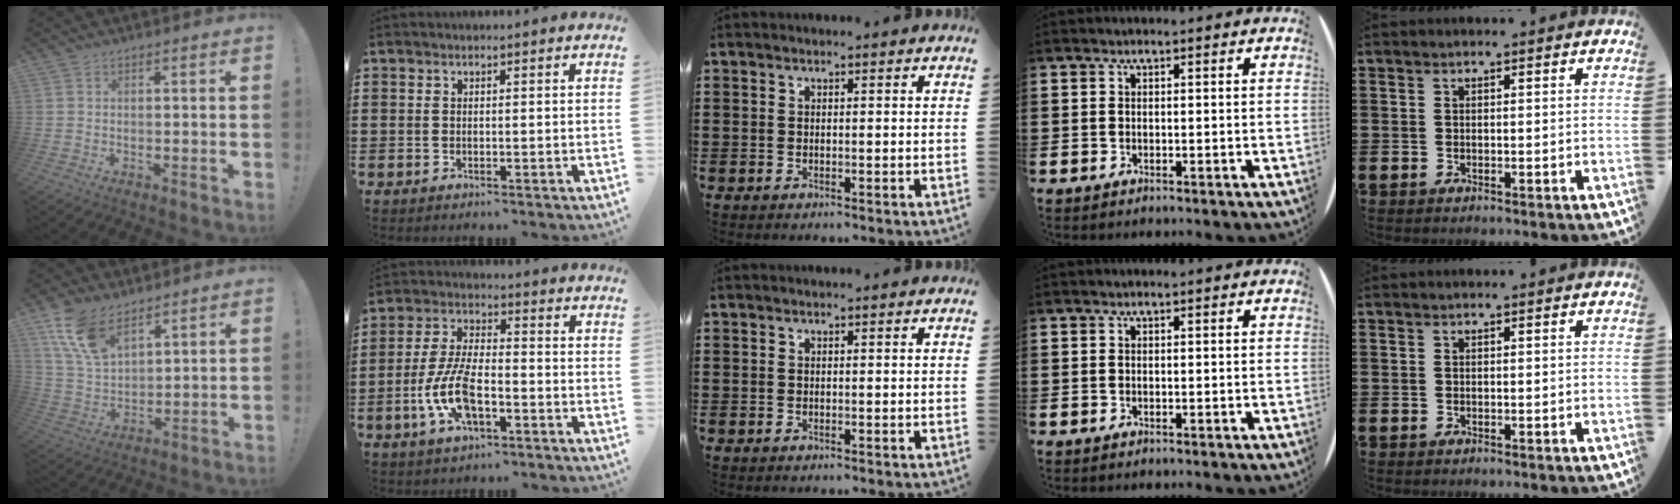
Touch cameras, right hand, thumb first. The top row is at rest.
{"thumb": {"total": 13.1, "force": [8.9, 6.7, 7.0], "torque": [-0.137, -0.040, 0.174]}, "index": {"total": 9.2, "force": [-3.1, 3.9, 7.8], "torque": [-0.183, -0.009, -0.065]}}